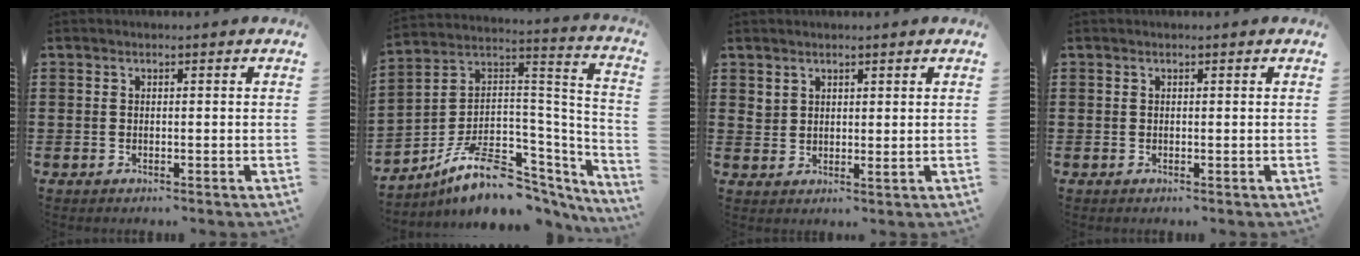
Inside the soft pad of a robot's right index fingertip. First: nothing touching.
{"total": 12.5, "force": [-7.1, 6.5, 8.0], "torque": [-0.162, 0.016, -0.122]}
{"total": 2.1, "force": [1.9, 0.9, 0.4], "torque": [-0.012, 0.001, 0.038]}
{"total": 0.0}